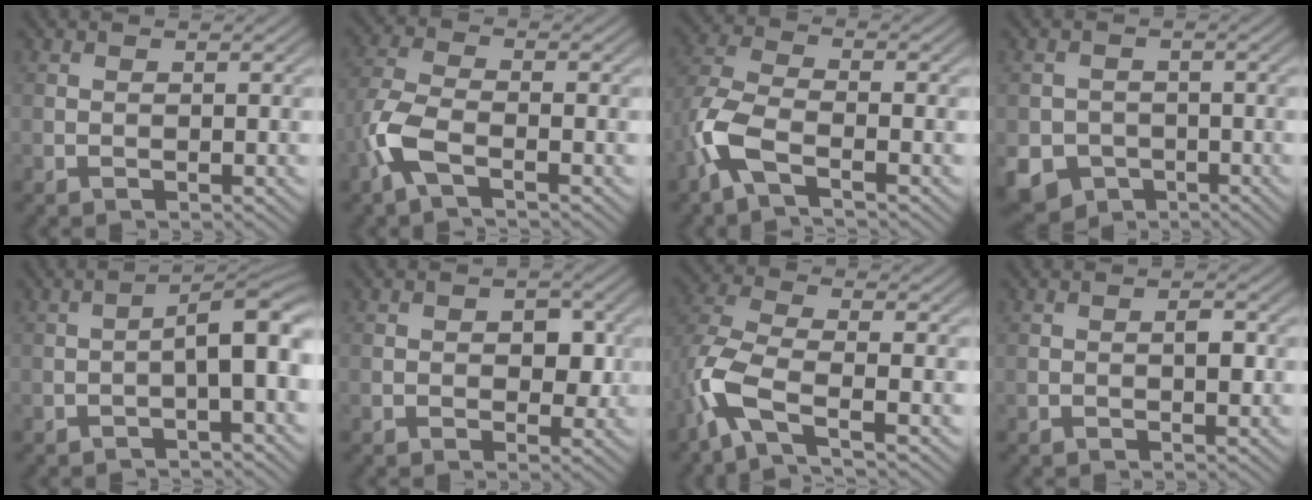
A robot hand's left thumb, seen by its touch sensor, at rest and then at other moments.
{"total": 5.8, "force": [-2.9, 2.2, 4.6], "torque": [-0.118, -0.005, -0.077]}
{"total": 6.7, "force": [-3.3, 2.6, 5.3], "torque": [-0.133, -0.002, -0.090]}
{"total": 7.3, "force": [-3.3, 6.0, 2.3], "torque": [-0.049, -0.027, -0.068]}
{"total": 5.8, "force": [-1.2, 1.6, 5.4], "torque": [-0.081, 0.021, -0.022]}
{"total": 3.3, "force": [0.2, 2.2, 2.4], "torque": [-0.037, -0.005, 0.000]}
{"total": 7.1, "force": [-3.3, 2.5, 5.7], "torque": [-0.142, -0.001, -0.090]}
{"total": 1.5, "force": [0.0, 0.6, 1.4], "torque": [-0.018, 0.002, -0.003]}